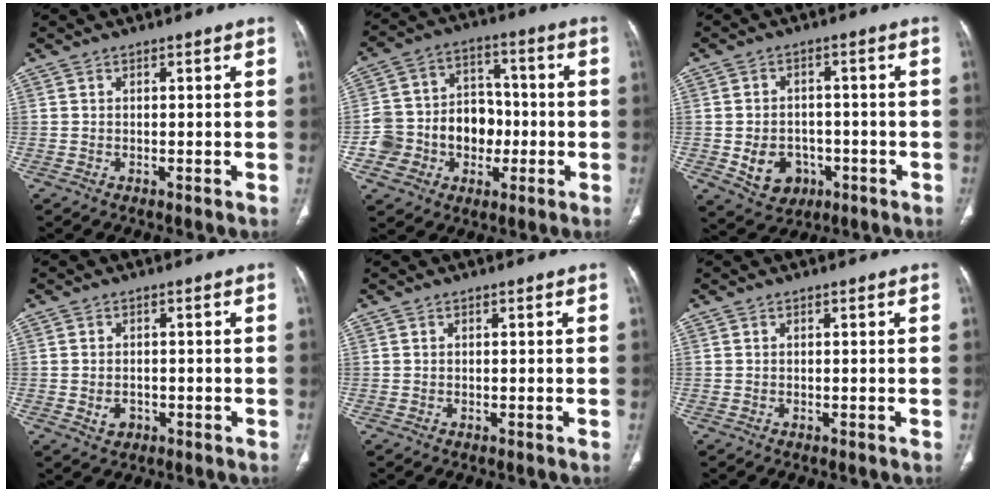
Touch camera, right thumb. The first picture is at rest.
{"total": 15.2, "force": [-3.3, 12.8, 7.5], "torque": [-0.088, 0.050, -0.050]}
{"total": 8.3, "force": [-2.4, 6.7, 4.2], "torque": [-0.048, 0.019, -0.022]}
{"total": 2.8, "force": [-0.7, 2.2, 1.5], "torque": [-0.023, 0.004, -0.005]}
{"total": 0.0}
{"total": 0.0}